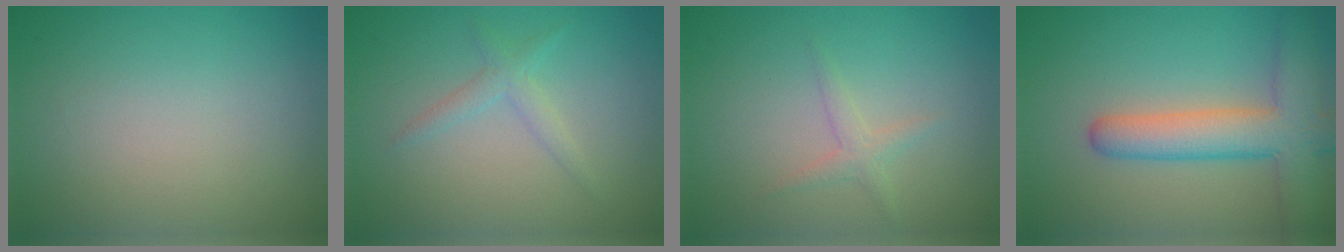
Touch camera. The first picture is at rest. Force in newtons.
{"total": 1.6, "press": 1.6, "slide": 0.1}
{"total": 1.3, "press": 1.3, "slide": 0.0}
{"total": 6.6, "press": 6.5, "slide": 0.5}